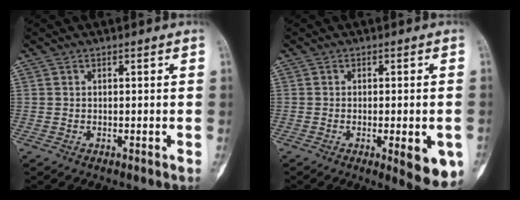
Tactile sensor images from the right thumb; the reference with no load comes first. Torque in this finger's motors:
{"motor_torque": [0.00, 0.24, 0.13, -0.02, -0.05]}